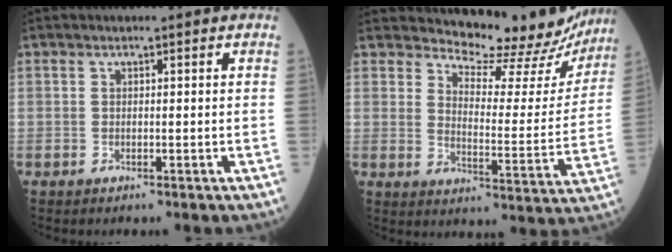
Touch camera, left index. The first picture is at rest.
{"total": 16.7, "force": [16.1, 3.7, 2.7], "torque": [-0.023, -0.062, 0.185]}